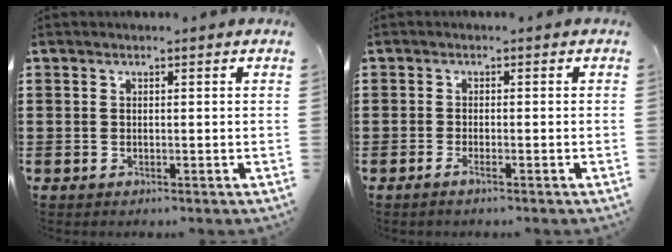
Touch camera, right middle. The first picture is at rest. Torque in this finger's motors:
{"motor_torque": [-0.34, -0.01, -0.01, -0.01]}